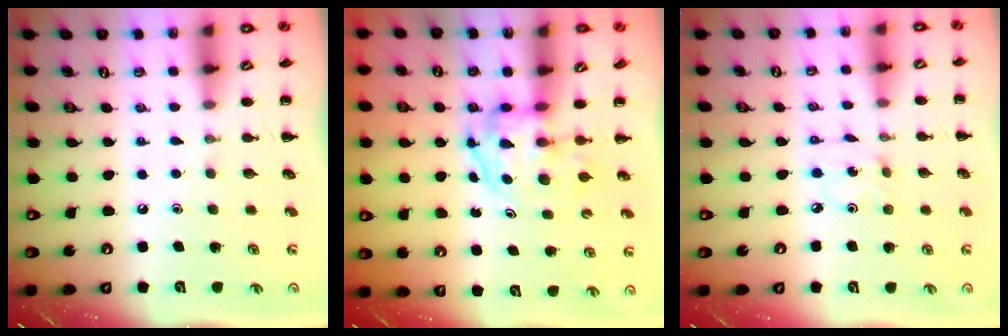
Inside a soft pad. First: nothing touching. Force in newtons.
{"total": 3.5, "press": 3.5, "slide": 0.5}
{"total": 1.5, "press": 1.4, "slide": 0.5}